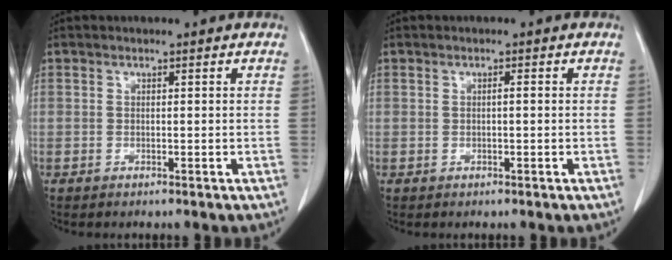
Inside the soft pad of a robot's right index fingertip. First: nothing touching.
{"total": 1.0, "force": [0.1, 0.3, 0.9], "torque": [-0.020, 0.003, 0.003]}